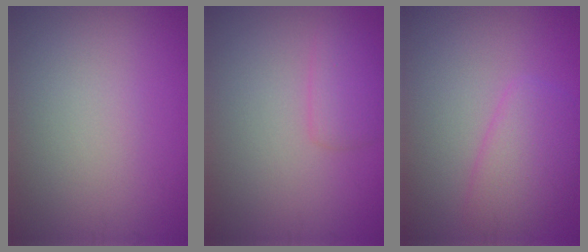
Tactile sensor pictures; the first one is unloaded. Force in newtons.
{"total": 1.9, "press": 1.9, "slide": 0.1}
{"total": 3.3, "press": 3.3, "slide": 0.2}